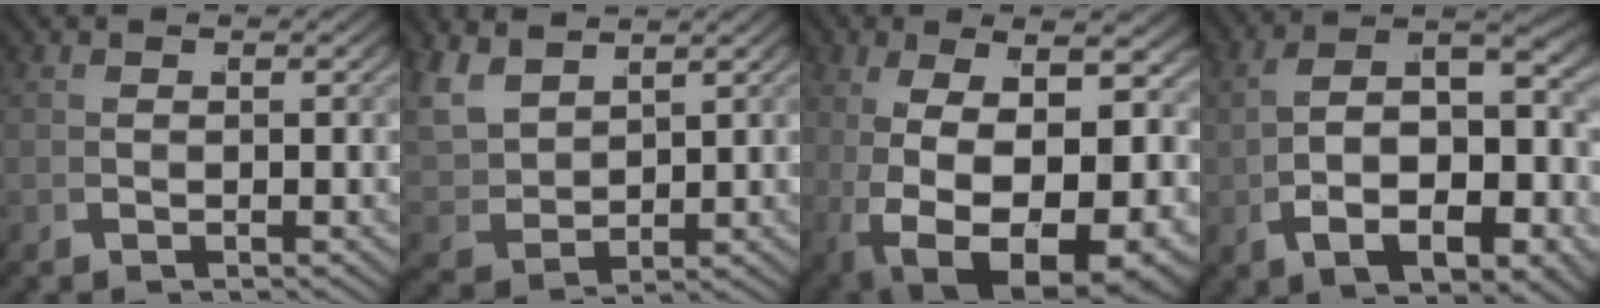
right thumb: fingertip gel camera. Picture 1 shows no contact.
{"total": 4.9, "force": [2.4, 3.2, 2.8], "torque": [-0.075, -0.008, 0.059]}
{"total": 13.1, "force": [-1.6, 7.2, 10.8], "torque": [-0.209, -0.049, 0.008]}
{"total": 11.3, "force": [-0.1, 6.4, 9.4], "torque": [-0.168, -0.025, 0.010]}